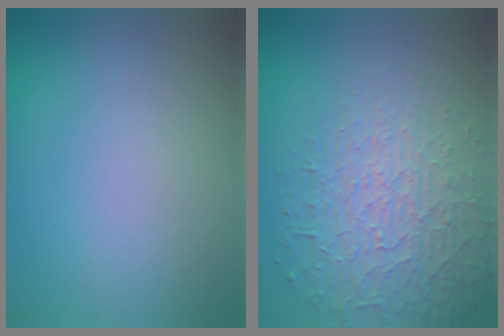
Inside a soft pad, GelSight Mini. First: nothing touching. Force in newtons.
{"total": 5.5, "press": 4.5, "slide": 3.2}